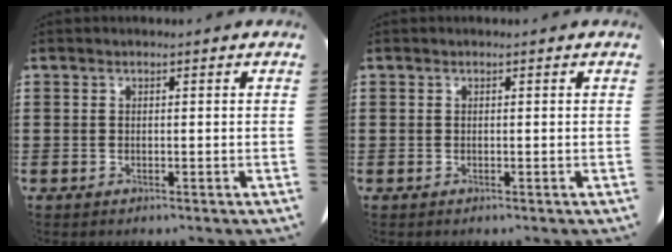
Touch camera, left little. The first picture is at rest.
{"total": 0.0}